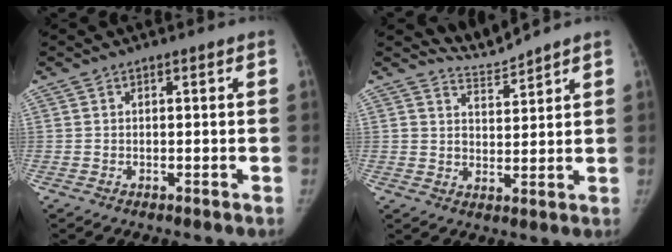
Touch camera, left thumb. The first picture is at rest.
{"total": 4.1, "force": [4.0, -0.6, -1.0], "torque": [0.026, -0.035, 0.081]}